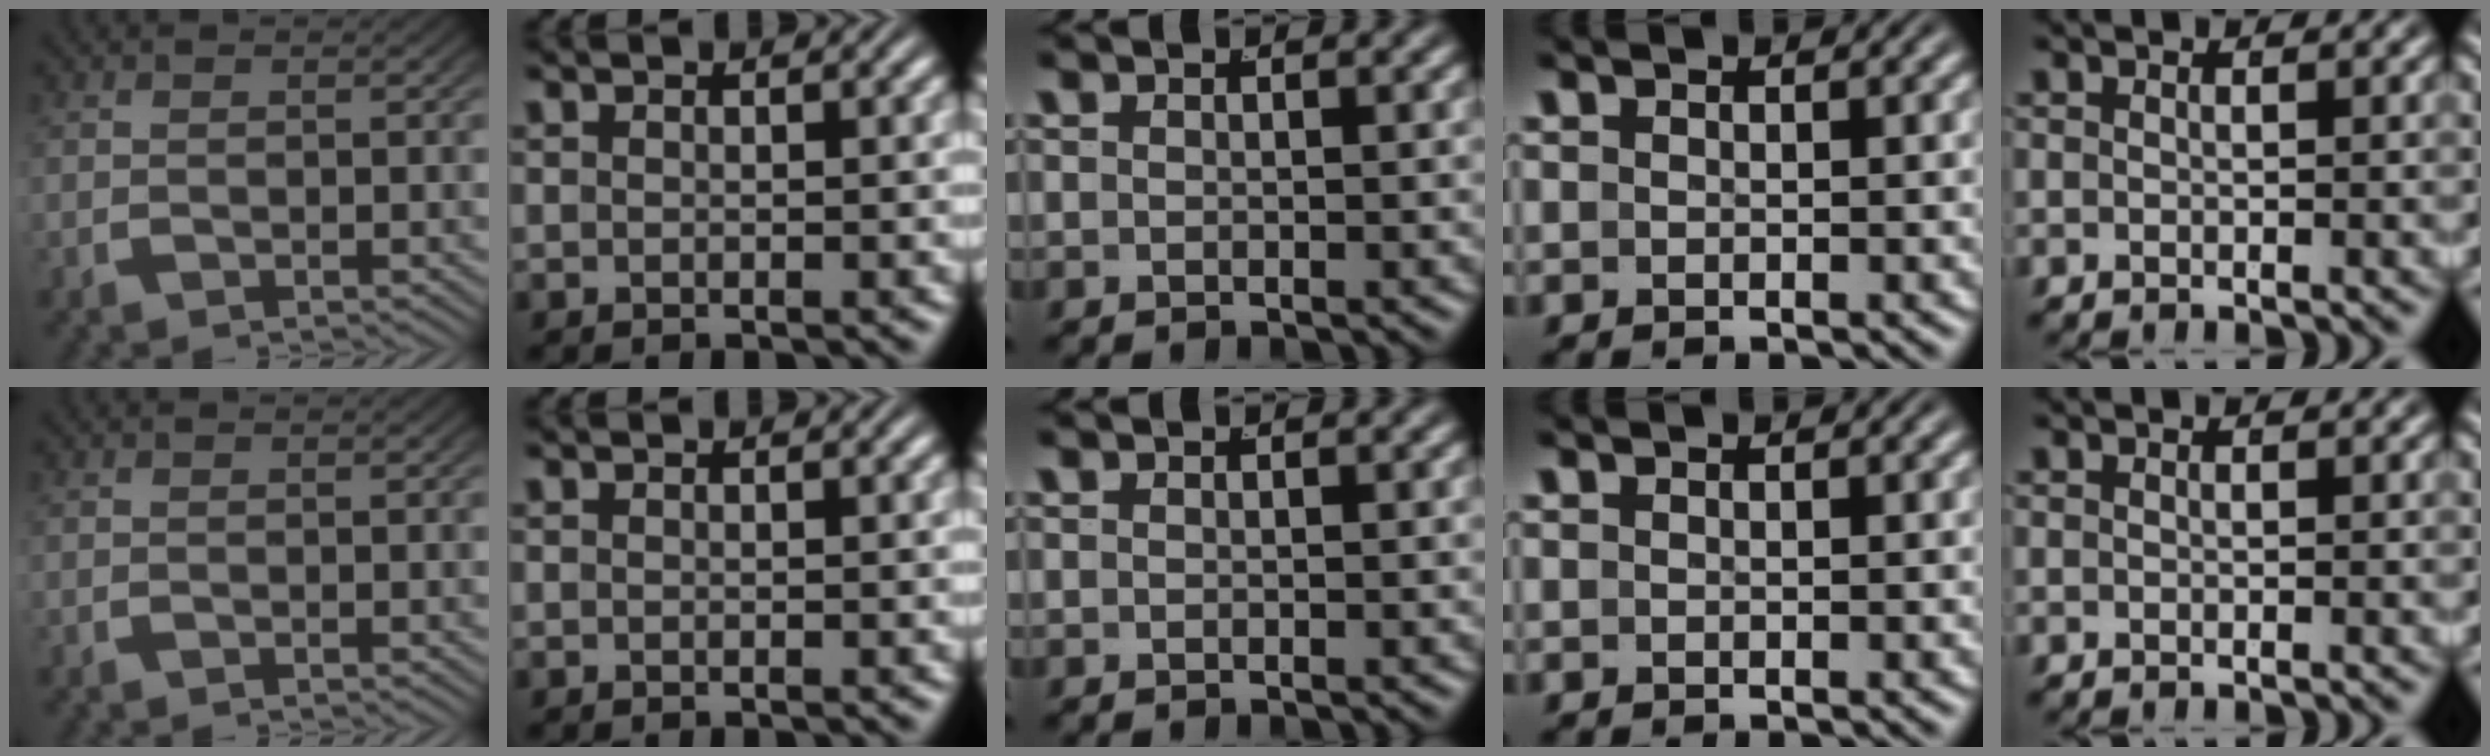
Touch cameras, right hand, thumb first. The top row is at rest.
{}